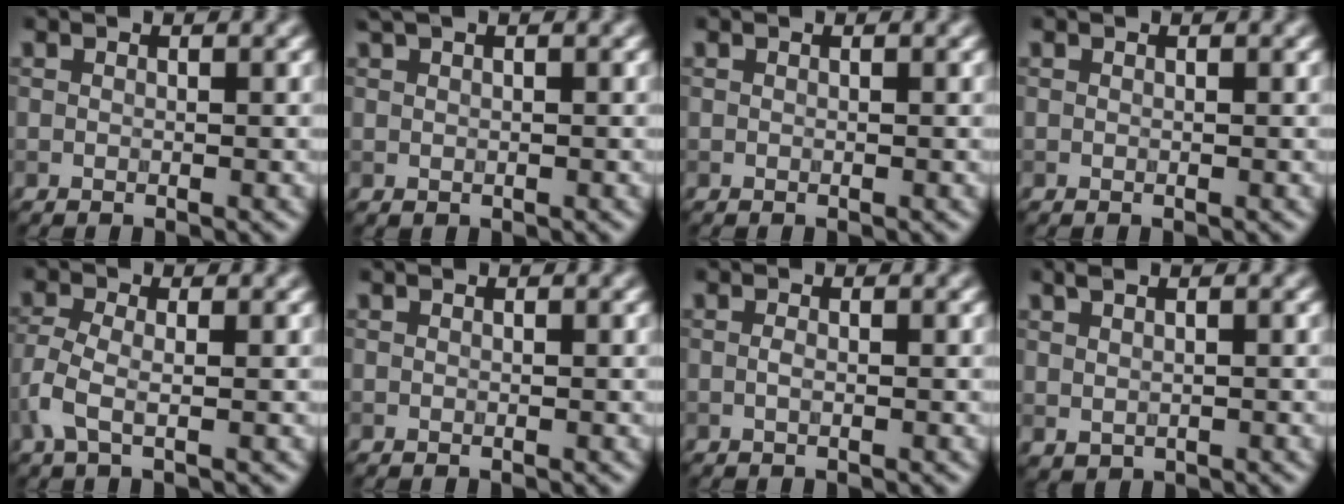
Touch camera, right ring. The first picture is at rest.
{"total": 1.4, "force": [1.0, 0.4, 0.9], "torque": [-0.020, 0.003, 0.020]}
{"total": 0.0}
{"total": 0.0}
{"total": 2.8, "force": [-1.1, 1.0, 2.4], "torque": [-0.064, -0.003, -0.029]}
{"total": 0.0}
{"total": 0.7, "force": [-0.3, 0.2, 0.6], "torque": [-0.015, -0.003, -0.007]}
{"total": 1.4, "force": [0.8, 0.7, 0.9], "torque": [-0.023, -0.002, 0.019]}